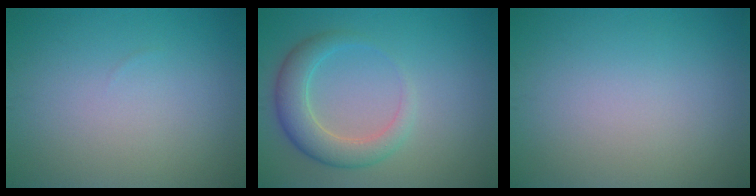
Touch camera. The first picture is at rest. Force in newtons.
{"total": 4.2, "press": 4.2, "slide": 0.2}
{"total": 0.0}